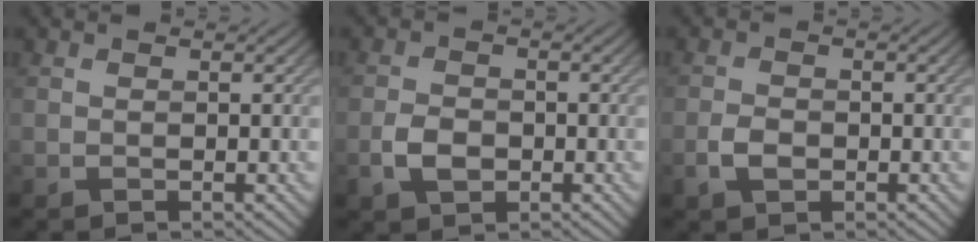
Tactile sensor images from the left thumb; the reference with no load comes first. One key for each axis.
{"total": 3.3, "fx": -1.2, "fy": 2.4, "fz": 2.1, "tx": -0.046, "ty": -0.002, "tz": -0.028}
{"total": 2.6, "fx": -1.0, "fy": 1.7, "fz": 1.7, "tx": -0.036, "ty": -0.001, "tz": -0.023}